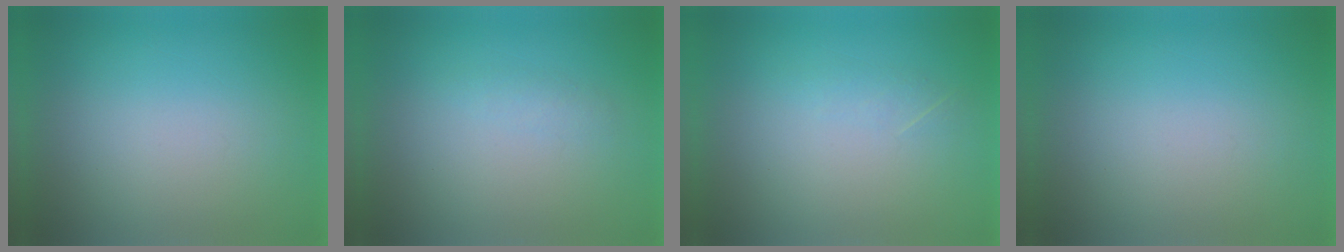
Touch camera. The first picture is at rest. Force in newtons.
{"total": 1.2}
{"total": 1.3}
{"total": 0.0}